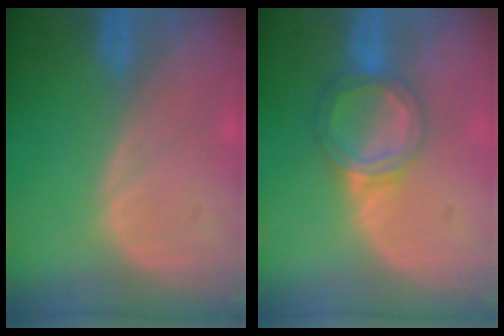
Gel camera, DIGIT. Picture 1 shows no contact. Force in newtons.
{"total": 5.5, "press": 5.2, "slide": 1.8}